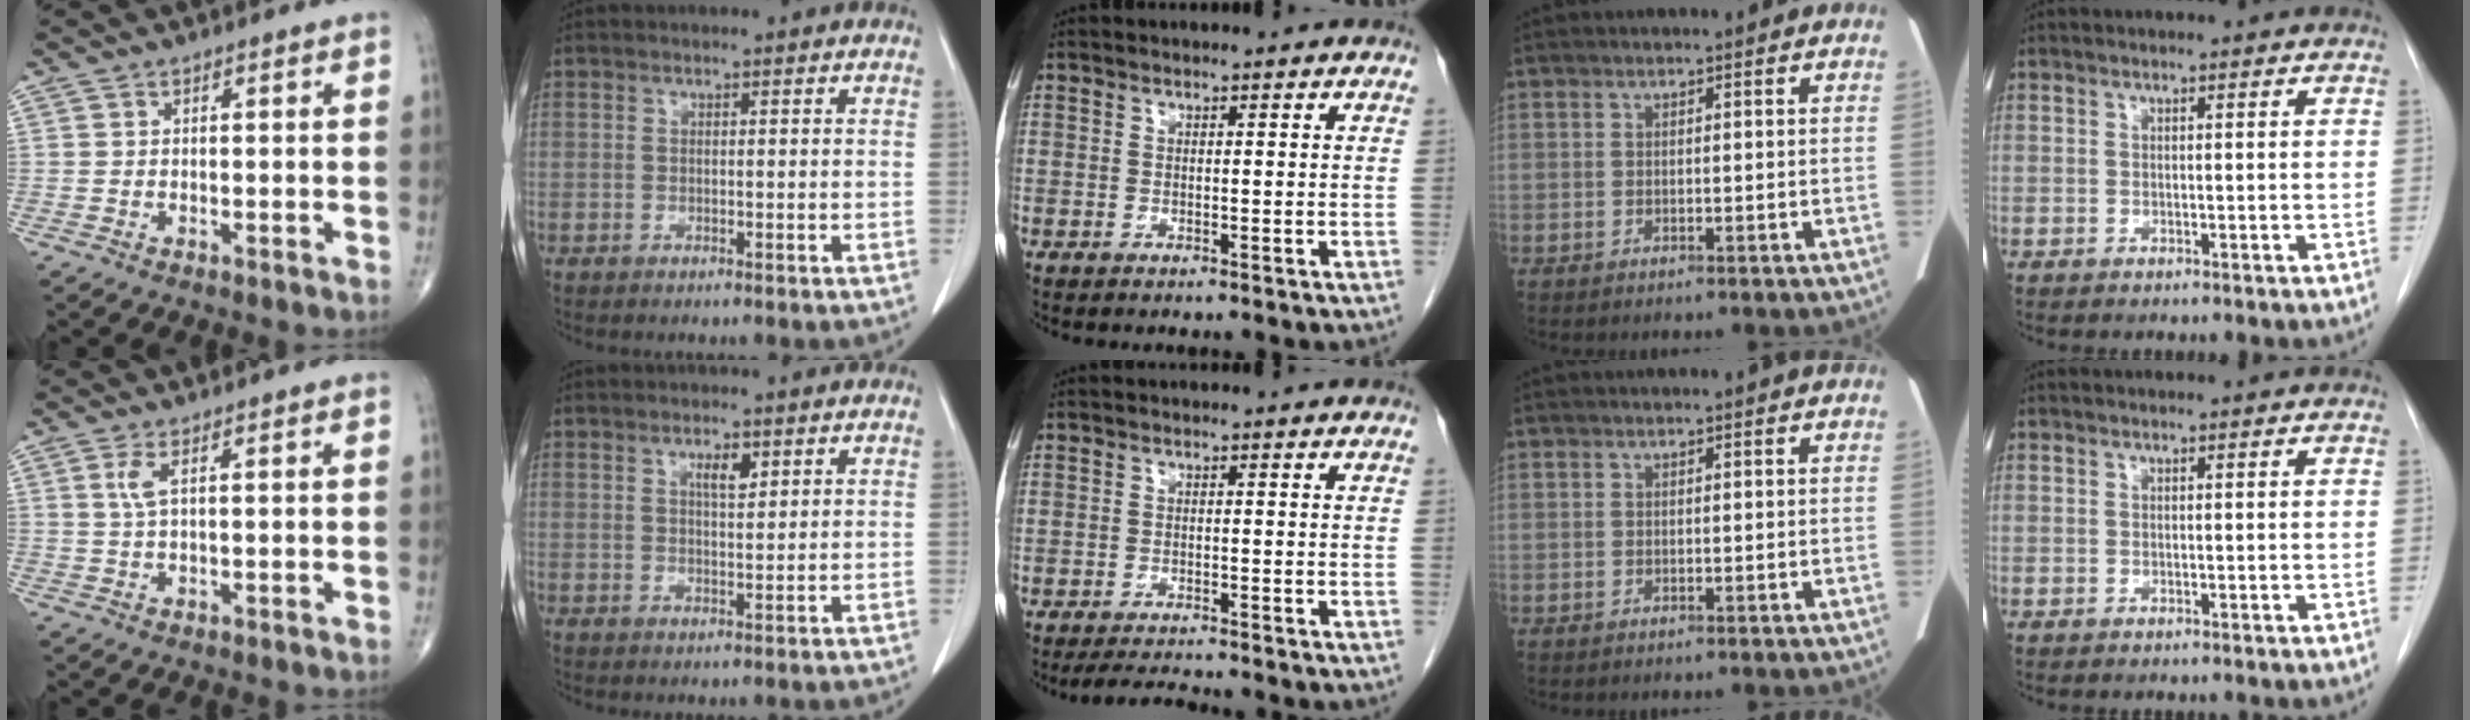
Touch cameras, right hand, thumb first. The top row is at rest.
{"thumb": {"total": 2.4, "force": [0.8, 0.4, 2.2], "torque": [-0.064, 0.004, 0.022]}, "index": {"total": 2.8, "force": [1.4, 0.8, 2.3], "torque": [-0.040, -0.002, 0.025]}, "middle": {"total": 3.0, "force": [-2.9, -0.4, 0.9], "torque": [-0.023, -0.017, -0.048]}}